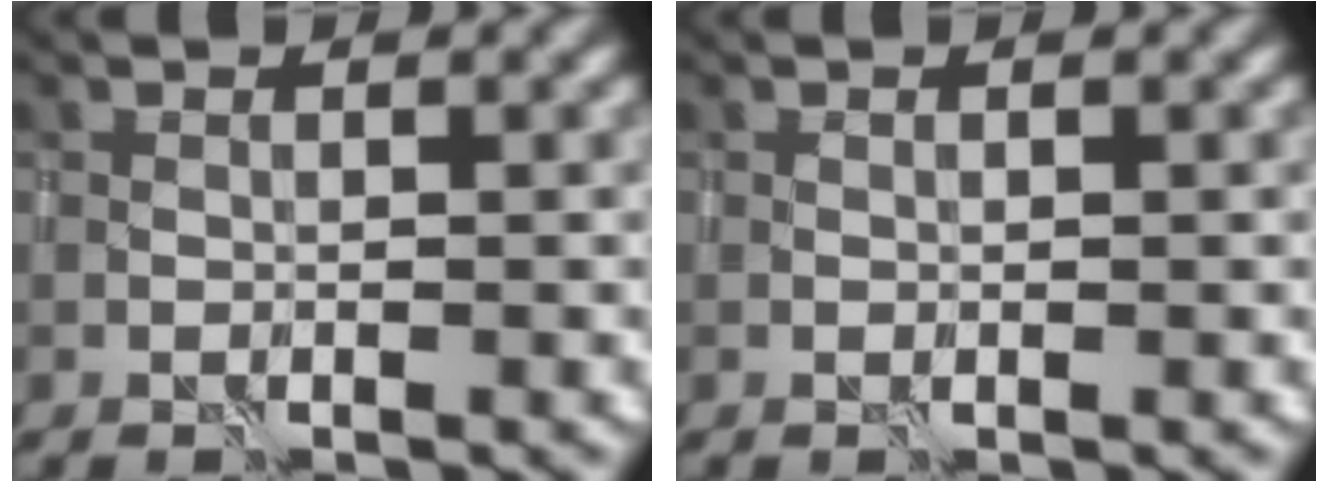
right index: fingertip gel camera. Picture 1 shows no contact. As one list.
[{"total": 0.0}]